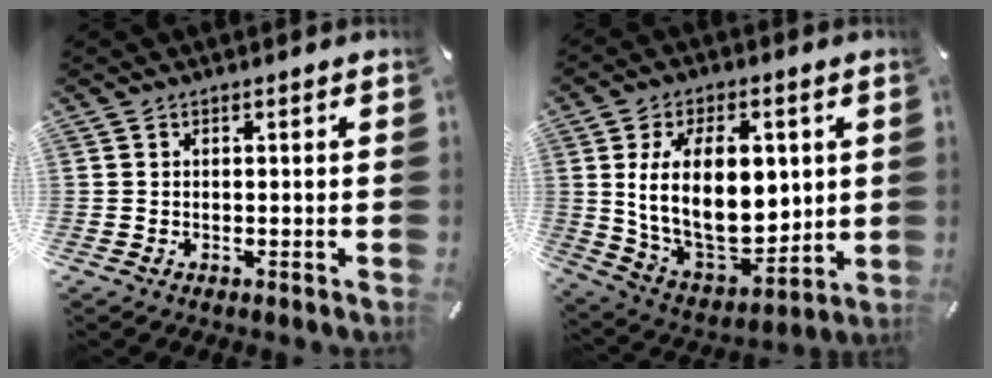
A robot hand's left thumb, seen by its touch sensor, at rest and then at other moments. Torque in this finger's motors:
{"motor_torque": [2.08, 2.93, 2.00, -0.77, 0.52]}